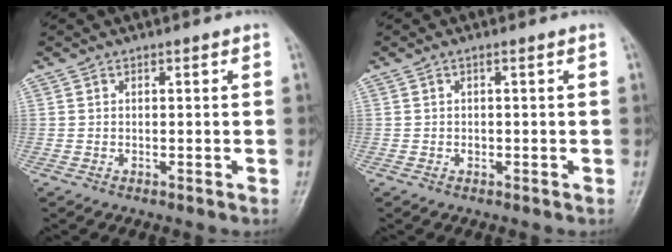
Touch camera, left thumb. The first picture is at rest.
{"total": 0.8, "force": [-0.1, 0.4, 0.7], "torque": [-0.011, 0.007, -0.001]}